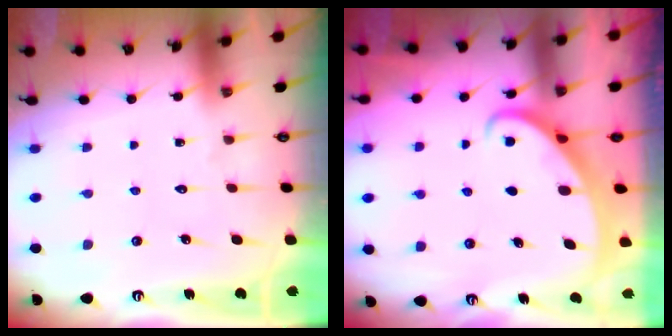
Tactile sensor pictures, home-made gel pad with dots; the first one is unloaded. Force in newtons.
{"total": 2.2, "press": 2.2, "slide": 0.3}